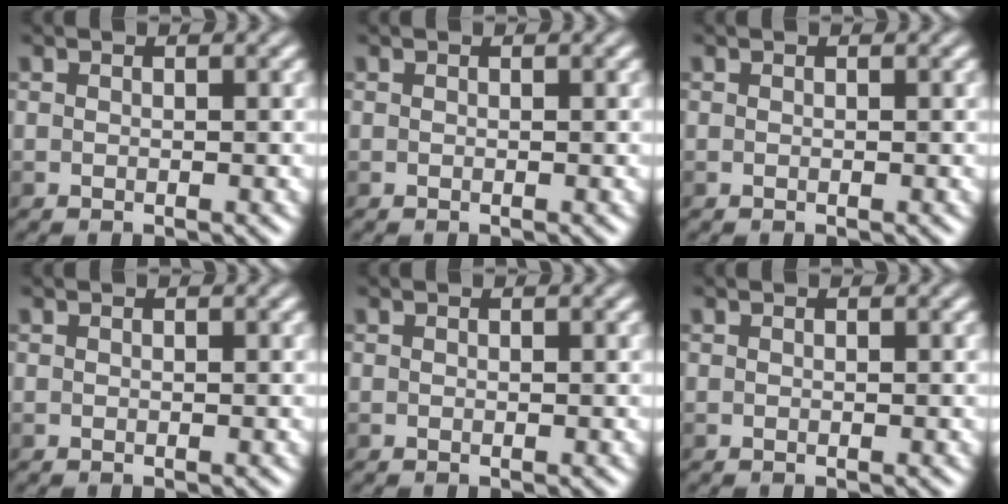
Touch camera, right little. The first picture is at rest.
{"total": 0.0}
{"total": 0.0}
{"total": 0.0}
{"total": 0.0}
{"total": 0.0}